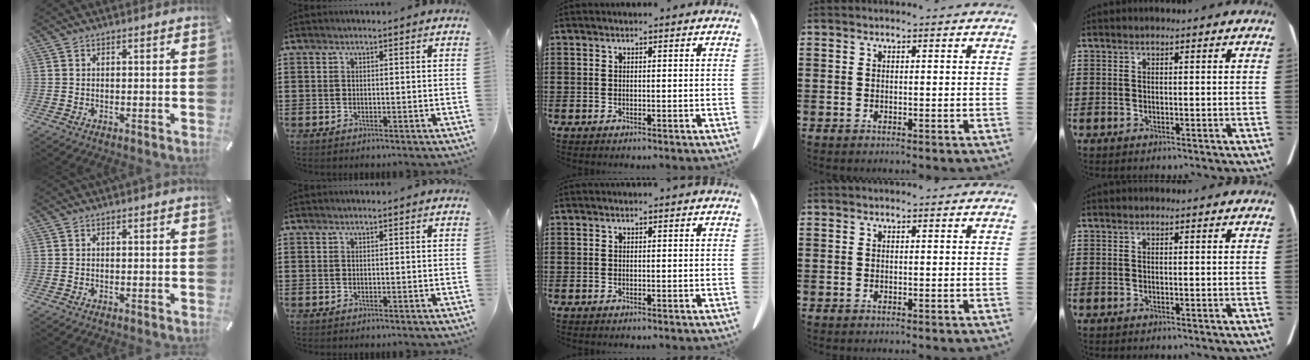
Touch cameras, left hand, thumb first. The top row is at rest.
{}